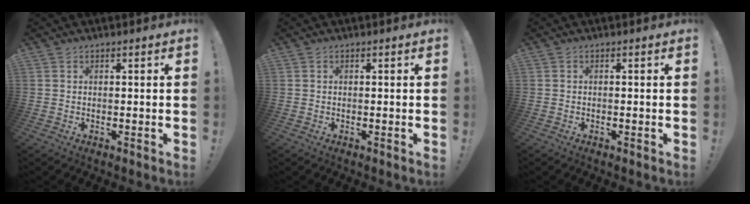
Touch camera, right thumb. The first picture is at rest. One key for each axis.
{"total": 0.0}
{"total": 0.0}